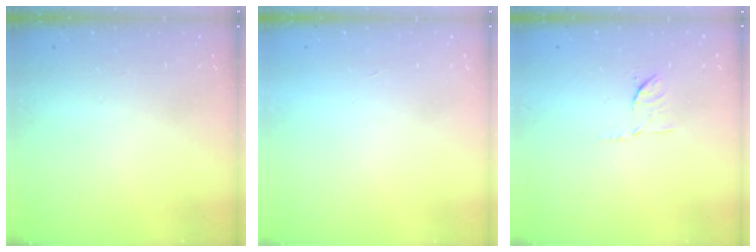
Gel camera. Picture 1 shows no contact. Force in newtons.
{"total": 1.6, "press": 1.6, "slide": 0.1}
{"total": 6.6, "press": 6.5, "slide": 1.1}